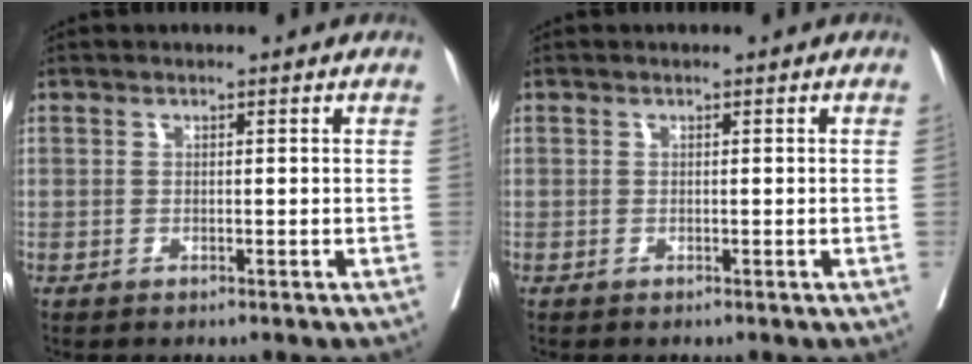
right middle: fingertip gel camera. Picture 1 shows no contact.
{"total": 0.0}